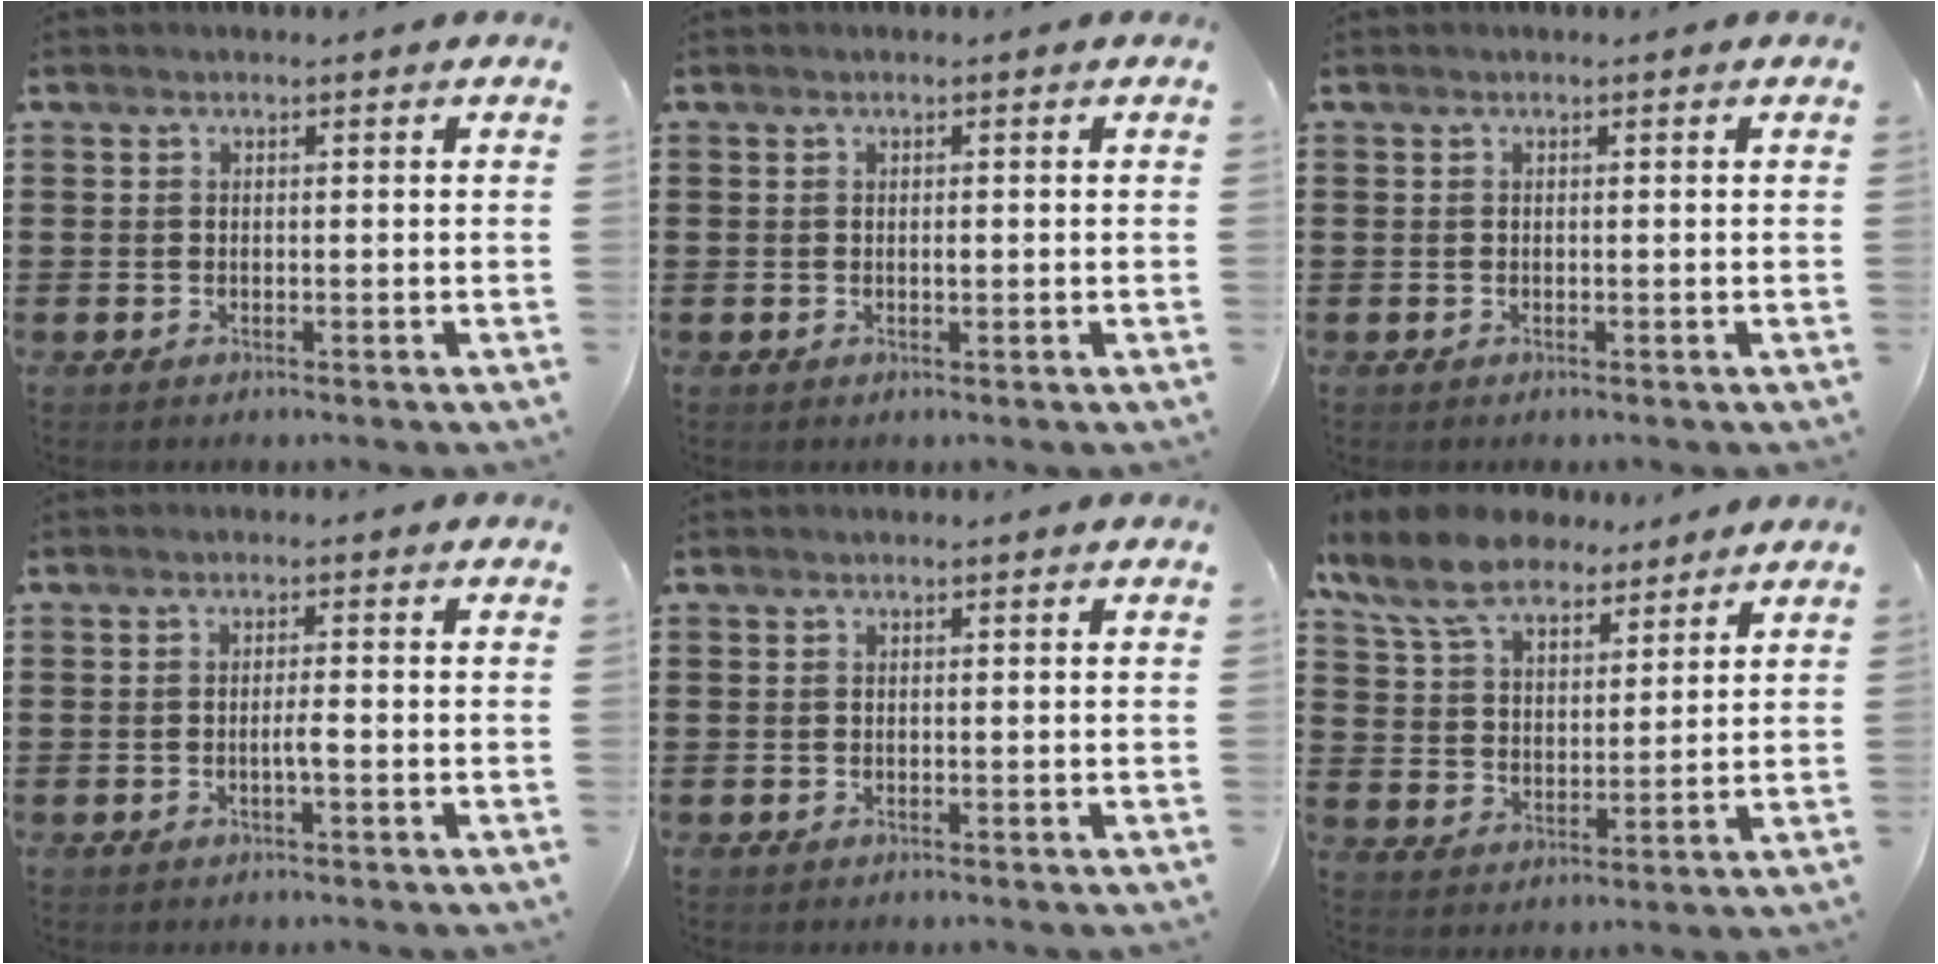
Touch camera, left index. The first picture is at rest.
{"total": 0.8, "force": [0.1, 0.2, 0.8], "torque": [-0.016, -0.001, 0.002]}
{"total": 0.0}
{"total": 2.0, "force": [-0.5, 0.2, 1.9], "torque": [-0.035, 0.002, -0.010]}
{"total": 0.0}
{"total": 10.5, "force": [8.3, 4.2, 4.8], "torque": [-0.123, -0.015, 0.157]}